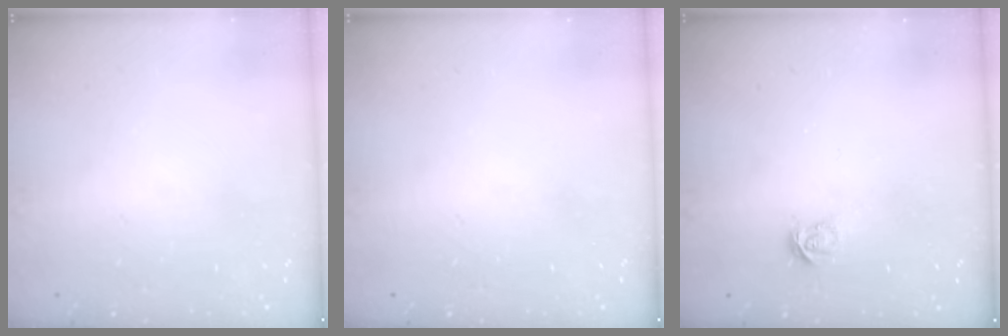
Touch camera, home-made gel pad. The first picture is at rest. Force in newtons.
{"total": 0.0}
{"total": 3.7, "press": 3.7, "slide": 0.3}